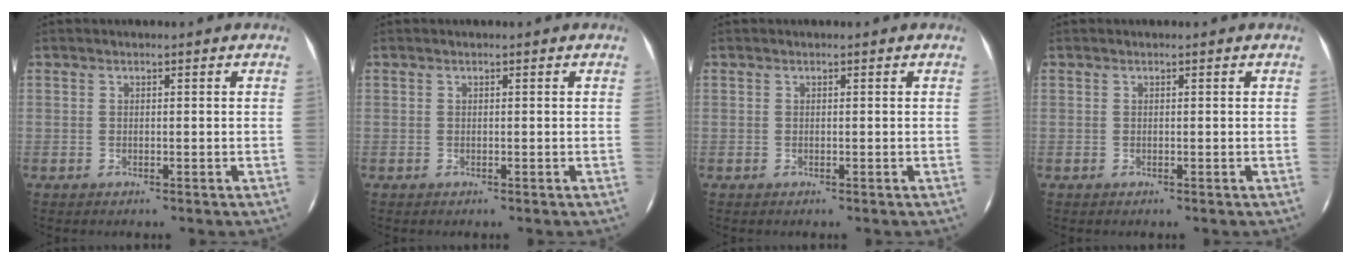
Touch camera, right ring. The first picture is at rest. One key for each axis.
{"total": 0.0}
{"total": 0.0}
{"total": 0.0}